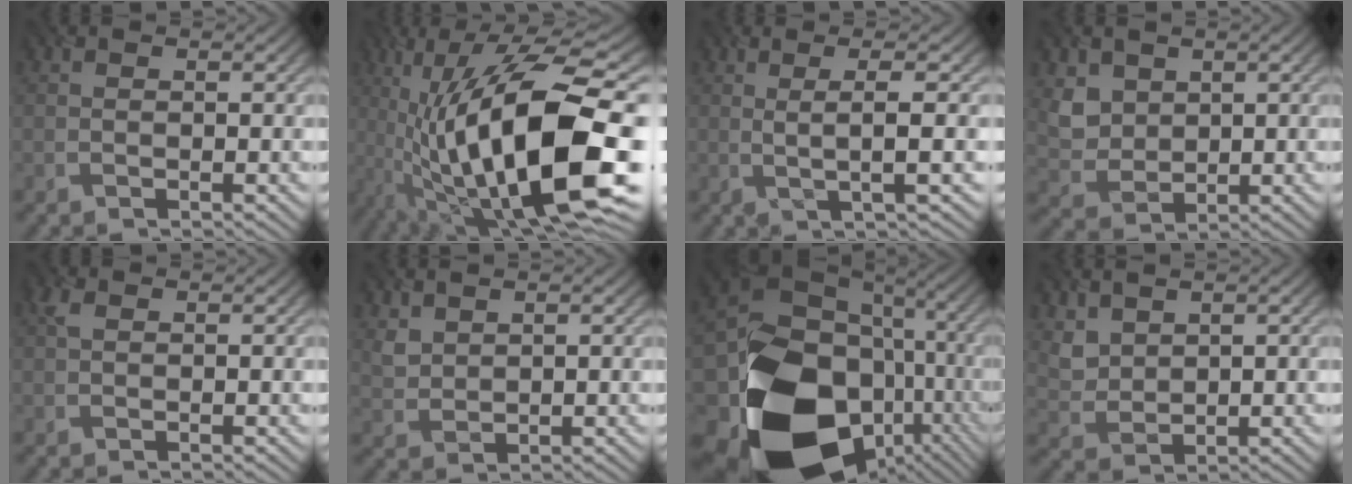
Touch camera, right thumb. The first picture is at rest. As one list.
[{"total": 20.0, "force": [-3.3, 6.8, 18.5], "torque": [-0.321, 0.000, -0.059]}, {"total": 4.0, "force": [0.6, 0.3, 3.9], "torque": [-0.075, 0.007, 0.009]}, {"total": 4.8, "force": [2.2, 3.7, 2.0], "torque": [-0.064, -0.017, 0.047]}, {"total": 1.3, "force": [0.5, 0.8, 0.9], "torque": [-0.026, 0.005, 0.007]}, {"total": 2.6, "force": [1.7, 1.6, 1.2], "torque": [-0.035, -0.004, 0.041]}, {"total": 23.1, "force": [-8.3, 17.6, 12.6], "torque": [-0.294, -0.062, -0.106]}, {"total": 3.8, "force": [2.3, 2.4, 1.7], "torque": [-0.049, -0.008, 0.054]}]